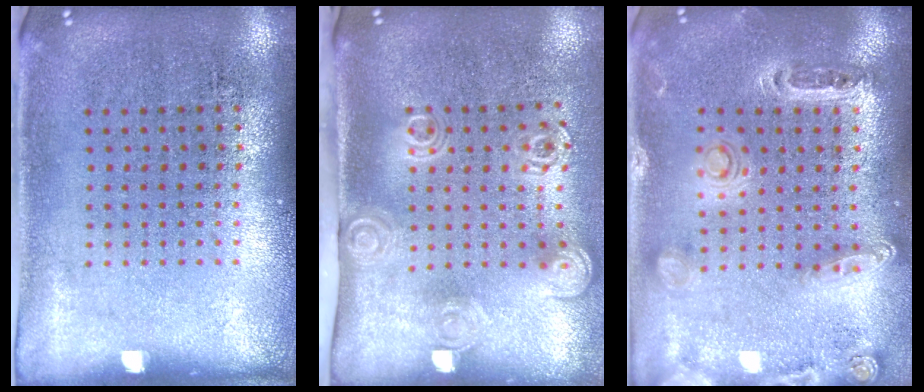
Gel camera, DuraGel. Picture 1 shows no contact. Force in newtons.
{"total": 2.0, "press": 1.4, "slide": 1.5}
{"total": 1.4, "press": 1.3, "slide": 0.4}